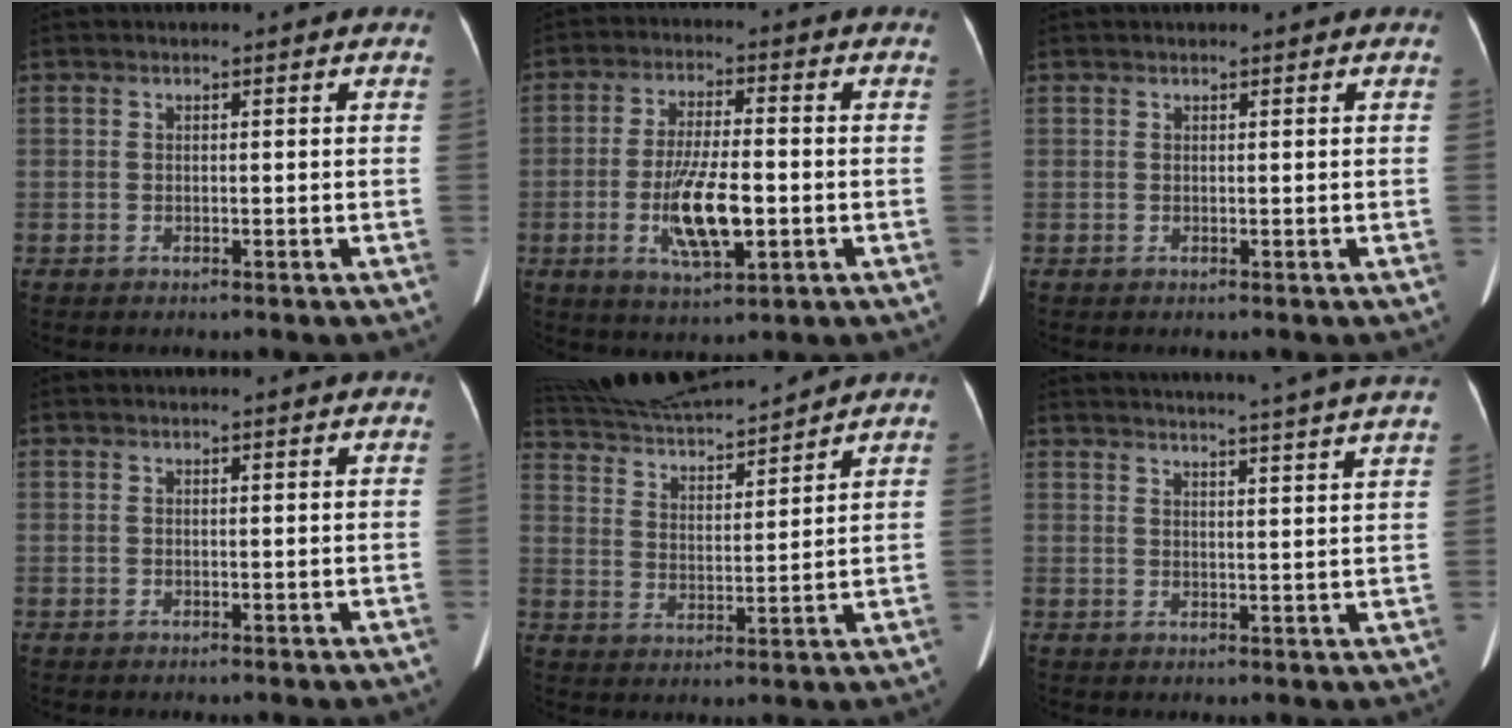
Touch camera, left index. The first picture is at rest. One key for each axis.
{"total": 9.8, "fx": -2.3, "fy": 2.4, "fz": 9.2, "tx": -0.178, "ty": -0.008, "tz": -0.038}
{"total": 1.2, "fx": 1.0, "fy": 0.2, "fz": 0.5, "tx": -0.006, "ty": 0.021, "tz": 0.016}
{"total": 1.1, "fx": 0.9, "fy": -0.2, "fz": 0.6, "tx": -0.009, "ty": 0.013, "tz": 0.011}
{"total": 15.7, "fx": 14.8, "fy": 0.9, "fz": 5.2, "tx": -0.099, "ty": 0.020, "tz": 0.259}
{"total": 21.1, "fx": 19.5, "fy": -1.6, "fz": 7.8, "tx": -0.124, "ty": -0.030, "tz": 0.241}